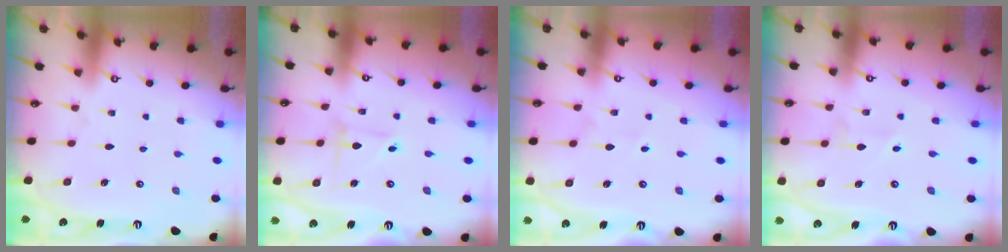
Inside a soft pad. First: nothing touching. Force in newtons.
{"total": 2.5, "press": 2.5, "slide": 0.2}
{"total": 2.1, "press": 1.9, "slide": 0.9}
{"total": 3.0, "press": 2.9, "slide": 0.5}